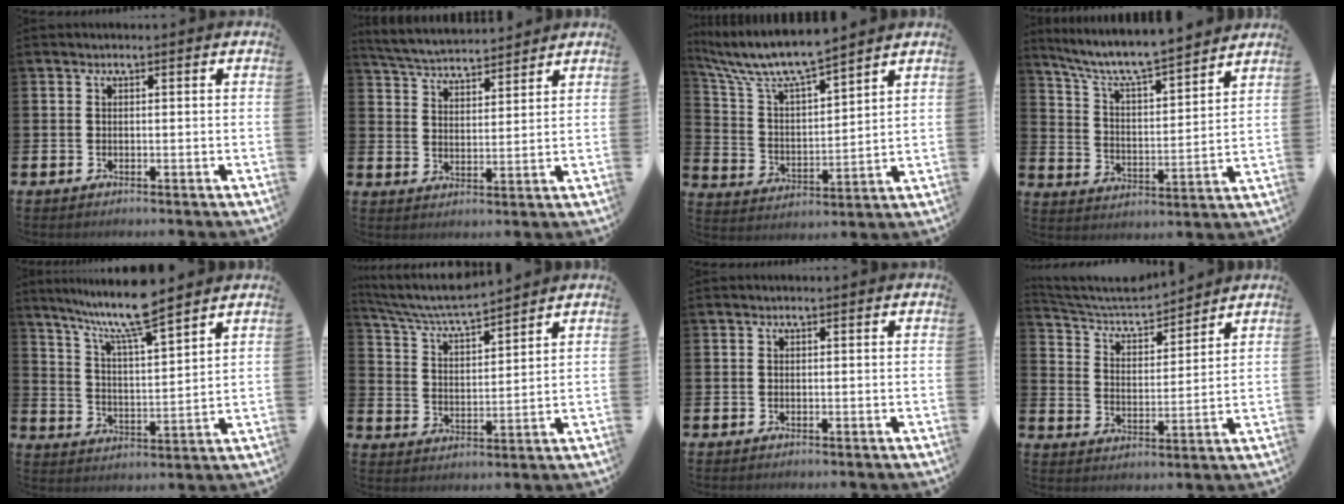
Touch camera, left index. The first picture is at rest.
{"total": 5.0, "force": [5.0, 0.6, 0.4], "torque": [-0.032, -0.029, 0.088]}
{"total": 9.0, "force": [8.2, 1.4, 3.4], "torque": [-0.105, -0.047, 0.145]}
{"total": 7.6, "force": [7.1, 0.7, 2.7], "torque": [-0.087, -0.054, 0.119]}
{"total": 9.3, "force": [8.3, 0.6, 4.1], "torque": [-0.101, -0.046, 0.145]}
{"total": 6.5, "force": [6.2, 0.5, 2.0], "torque": [-0.066, -0.037, 0.108]}
{"total": 0.0}
{"total": 6.6, "force": [6.2, 1.5, 1.5], "torque": [-0.064, -0.041, 0.107]}